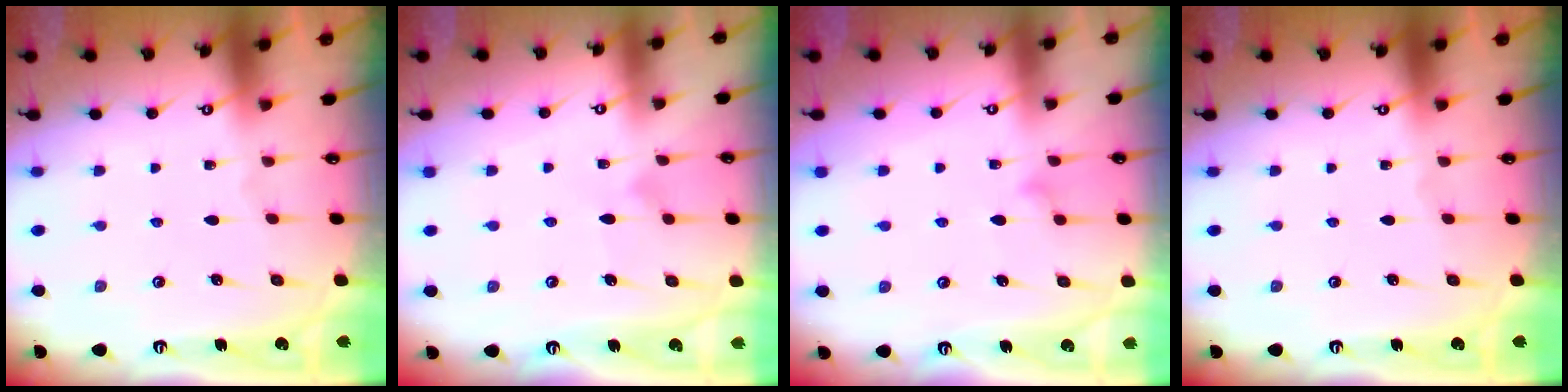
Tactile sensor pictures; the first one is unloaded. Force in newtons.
{"total": 8.1, "press": 8.1, "slide": 0.3}
{"total": 9.7, "press": 9.7, "slide": 0.2}
{"total": 0.0}